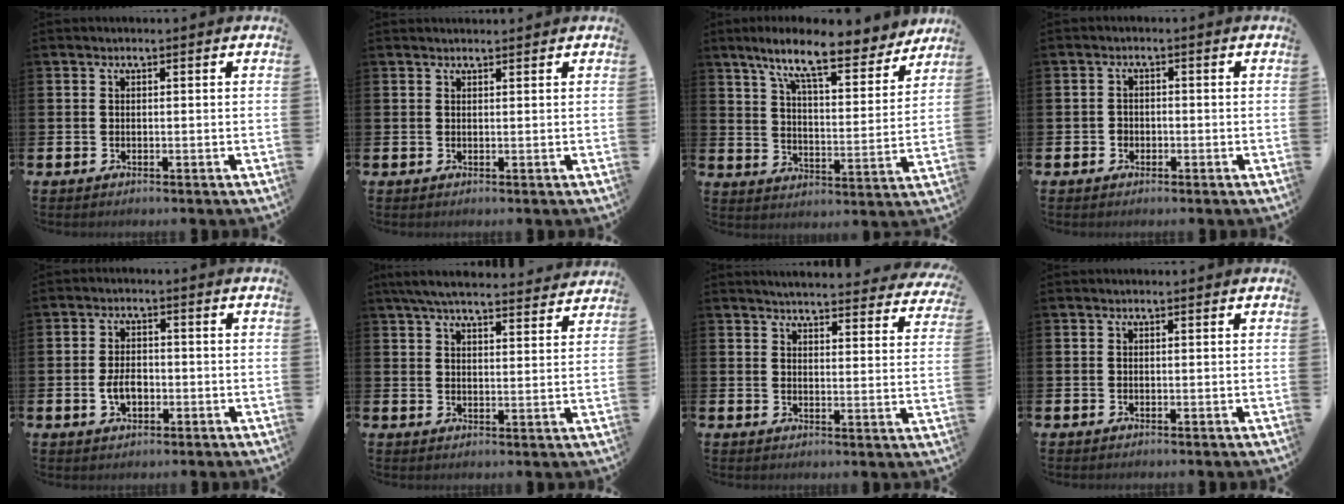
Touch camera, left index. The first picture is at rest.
{"total": 0.8, "force": [0.8, 0.0, 0.1], "torque": [0.014, -0.006, 0.012]}
{"total": 11.1, "force": [9.3, 1.9, 5.9], "torque": [-0.122, -0.051, 0.155]}
{"total": 1.4, "force": [-0.7, 1.2, 0.2], "torque": [-0.001, 0.001, -0.018]}
{"total": 3.5, "force": [-0.8, 2.2, 2.6], "torque": [-0.034, -0.002, -0.018]}
{"total": 6.4, "force": [6.0, 0.9, 2.0], "torque": [-0.050, -0.031, 0.108]}
{"total": 4.6, "force": [4.5, 0.3, 0.7], "torque": [-0.015, -0.036, 0.076]}
{"total": 0.0}